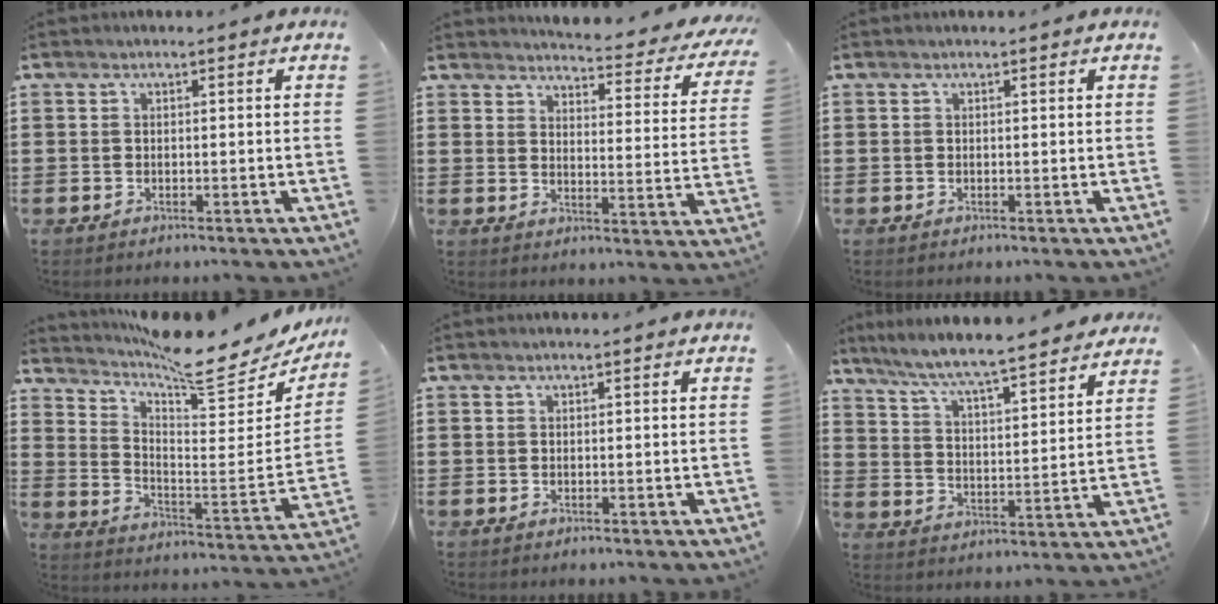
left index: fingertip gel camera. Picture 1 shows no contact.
{"total": 3.9, "force": [3.7, 0.0, 1.1], "torque": [-0.028, -0.041, 0.055]}
{"total": 0.0}
{"total": 9.0, "force": [7.9, 1.0, 4.3], "torque": [-0.091, -0.059, 0.130]}
{"total": 0.0}
{"total": 6.3, "force": [5.8, -0.2, 2.5], "torque": [-0.074, -0.042, 0.095]}